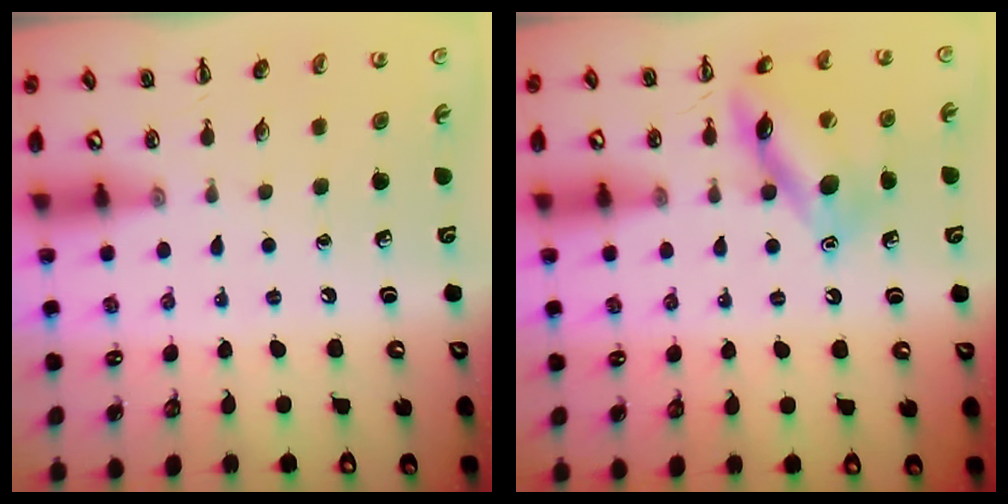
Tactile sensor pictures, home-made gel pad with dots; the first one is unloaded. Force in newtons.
{"total": 12.8, "press": 12.8, "slide": 0.8}